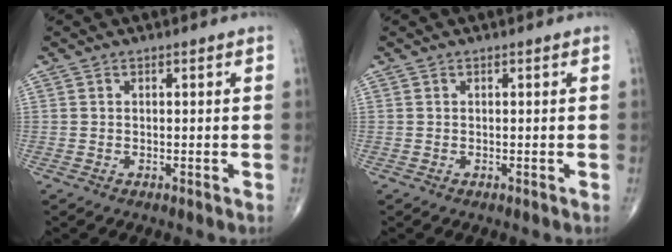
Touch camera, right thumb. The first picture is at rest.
{"total": 0.0}